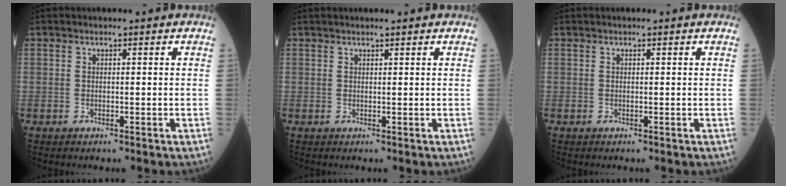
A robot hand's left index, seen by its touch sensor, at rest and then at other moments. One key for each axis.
{"total": 1.9, "fx": 1.6, "fy": 0.4, "fz": 0.9, "tx": -0.013, "ty": 0.011, "tz": 0.024}
{"total": 0.0}